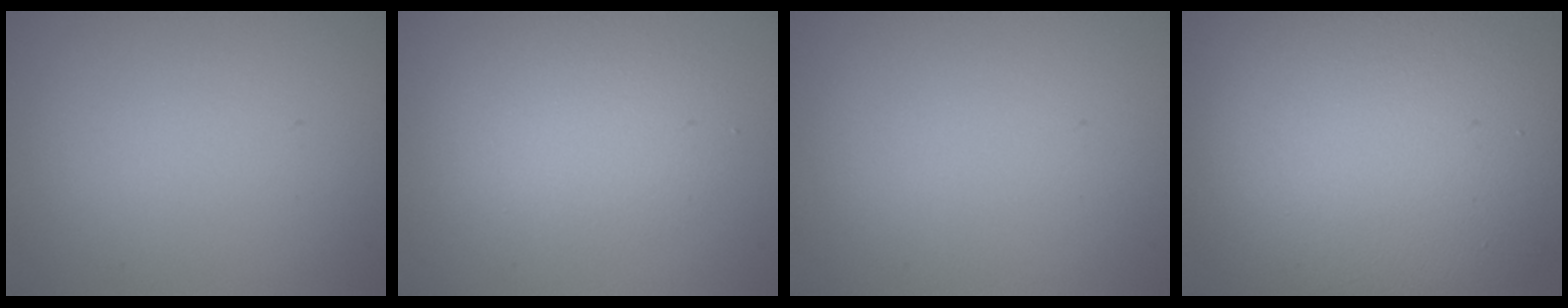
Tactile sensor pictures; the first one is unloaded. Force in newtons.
{"total": 2.9, "press": 2.9, "slide": 0.2}
{"total": 0.0}
{"total": 16.5, "press": 16.5, "slide": 0.9}